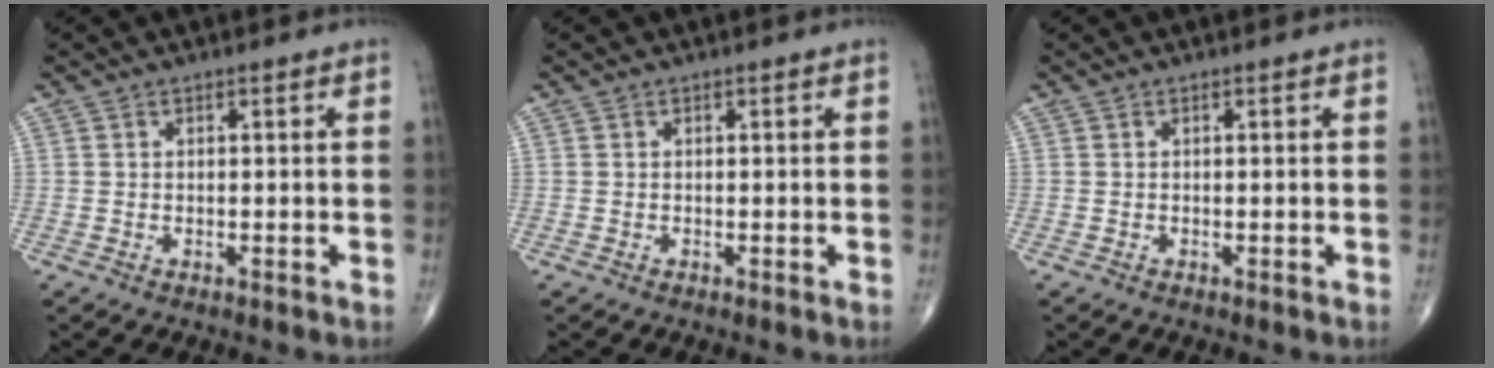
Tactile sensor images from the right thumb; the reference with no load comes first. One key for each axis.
{"total": 0.0}
{"total": 0.0}